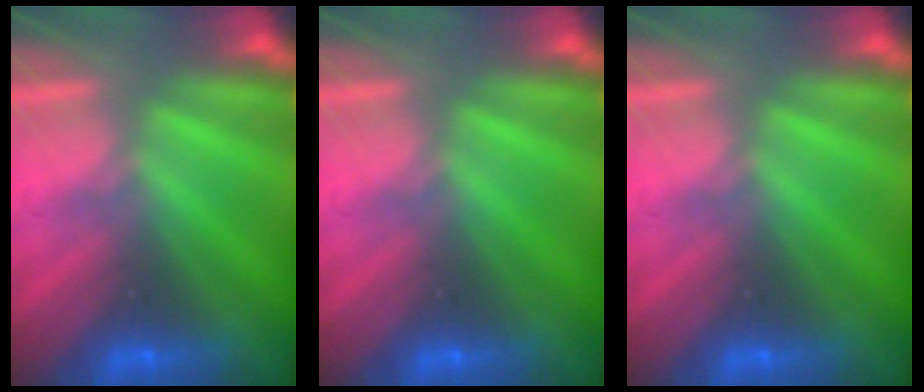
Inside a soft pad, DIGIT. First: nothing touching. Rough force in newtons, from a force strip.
{"total": 0.0}
{"total": 0.0}